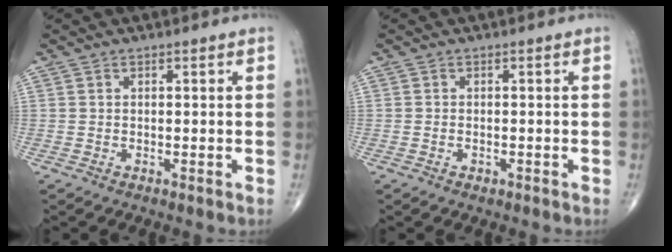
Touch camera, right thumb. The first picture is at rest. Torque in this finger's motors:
{"motor_torque": [-0.21, -0.01, 0.09, 0.11, -0.03]}